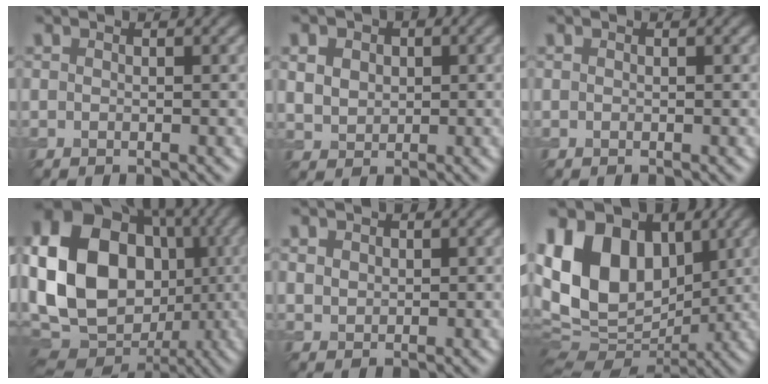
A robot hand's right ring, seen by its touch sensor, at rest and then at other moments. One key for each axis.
{"total": 5.2, "fx": 1.9, "fy": 4.0, "fz": 2.7, "tx": -0.057, "ty": 0.021, "tz": 0.021}
{"total": 0.0}
{"total": 20.2, "fx": -0.2, "fy": 16.0, "fz": 12.3, "tx": -0.263, "ty": -0.005, "tz": -0.001}
{"total": 2.6, "fx": 1.2, "fy": 2.0, "fz": 1.1, "tx": -0.031, "ty": 0.005, "tz": 0.024}
{"total": 16.6, "fx": 3.7, "fy": 11.8, "fz": 11.1, "tx": -0.216, "ty": 0.032, "tz": 0.070}